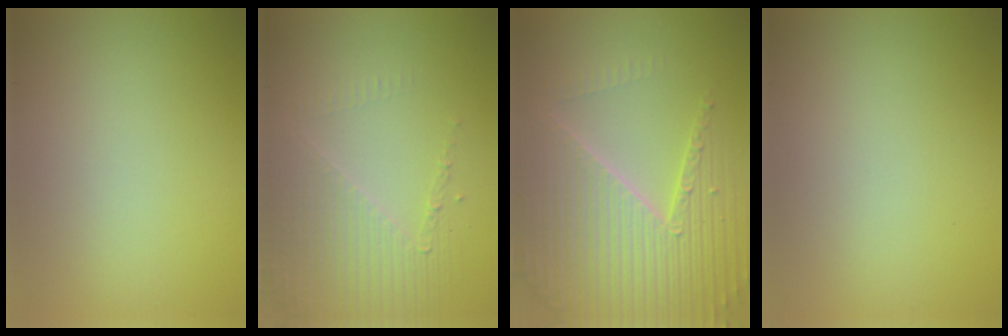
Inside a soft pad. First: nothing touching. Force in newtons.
{"total": 5.2, "press": 3.1, "slide": 4.2}
{"total": 6.4, "press": 6.2, "slide": 1.5}
{"total": 0.0}